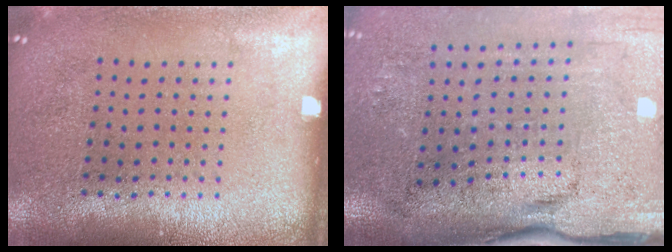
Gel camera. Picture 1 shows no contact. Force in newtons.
{"total": 4.5, "press": 3.7, "slide": 2.5}